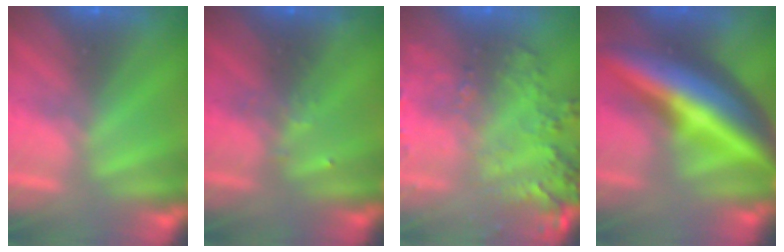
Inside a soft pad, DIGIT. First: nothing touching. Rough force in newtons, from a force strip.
{"total": 2.4}
{"total": 7.5}
{"total": 8.7}